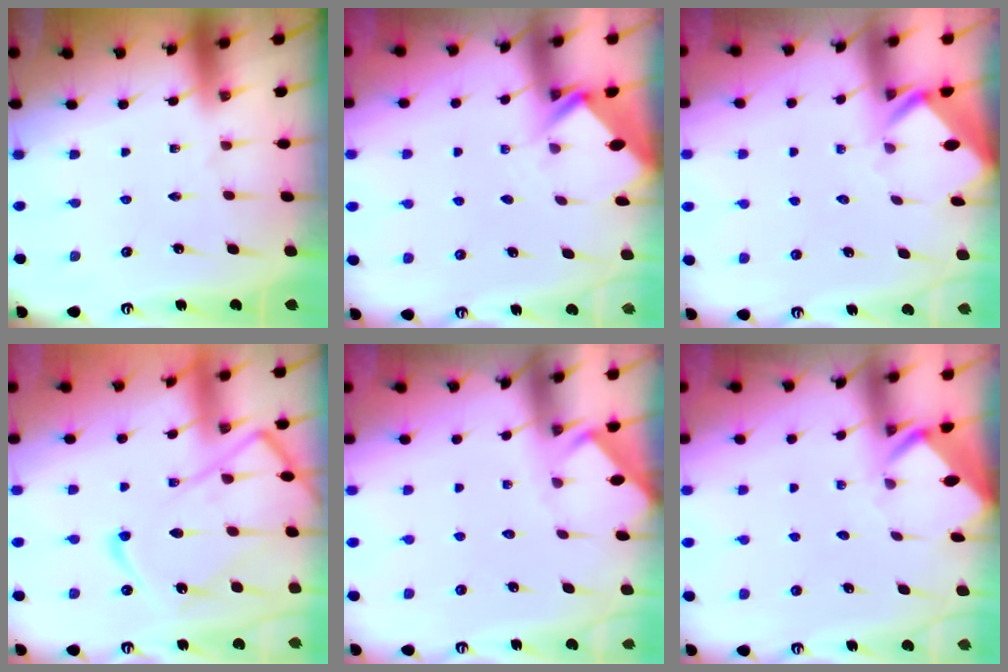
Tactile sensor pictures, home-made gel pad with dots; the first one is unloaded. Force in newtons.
{"total": 2.8, "press": 2.8, "slide": 0.2}
{"total": 2.5, "press": 2.4, "slide": 0.3}
{"total": 13.9, "press": 13.9, "slide": 0.9}
{"total": 4.2, "press": 4.2, "slide": 0.5}
{"total": 3.4, "press": 3.4, "slide": 0.3}